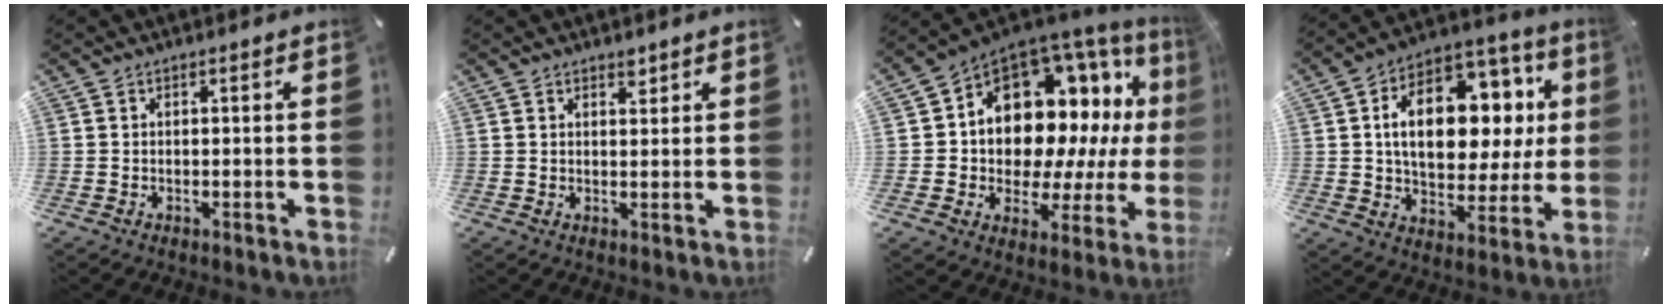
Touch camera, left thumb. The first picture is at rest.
{"total": 1.9, "force": [1.5, 1.1, 0.7], "torque": [0.002, -0.007, 0.024]}
{"total": 16.3, "force": [5.3, 12.0, 9.8], "torque": [-0.153, -0.069, 0.096]}
{"total": 19.0, "force": [4.1, 12.2, 13.9], "torque": [-0.234, -0.009, 0.074]}